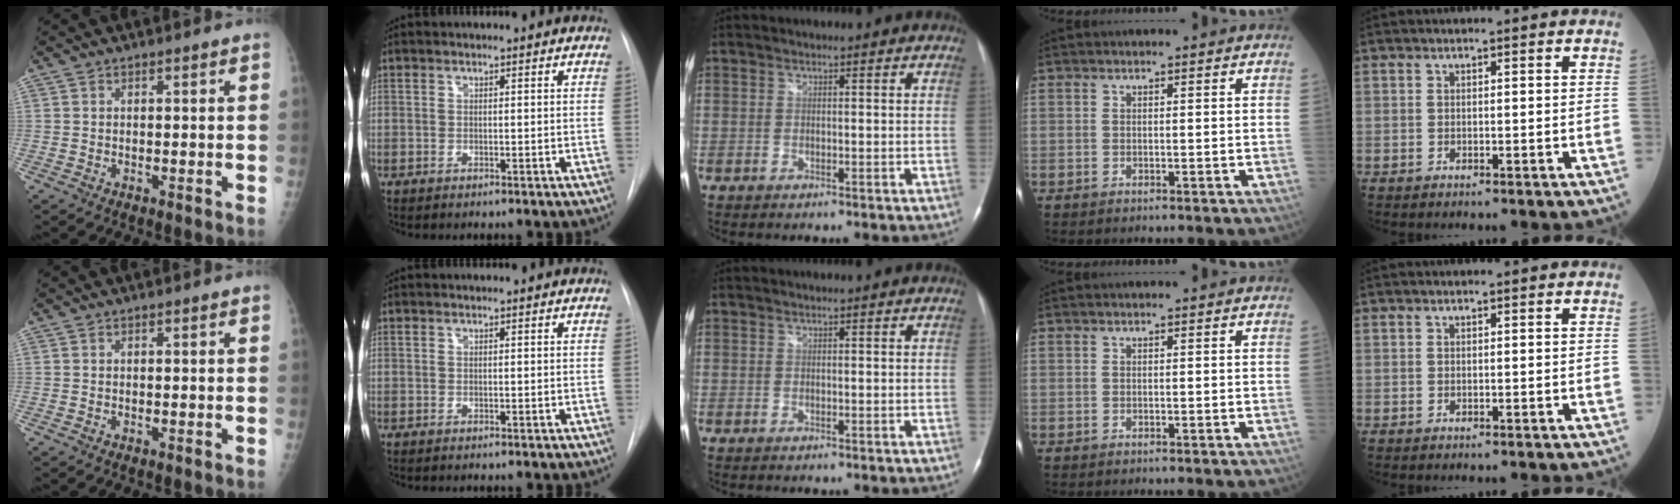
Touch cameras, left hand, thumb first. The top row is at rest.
{}